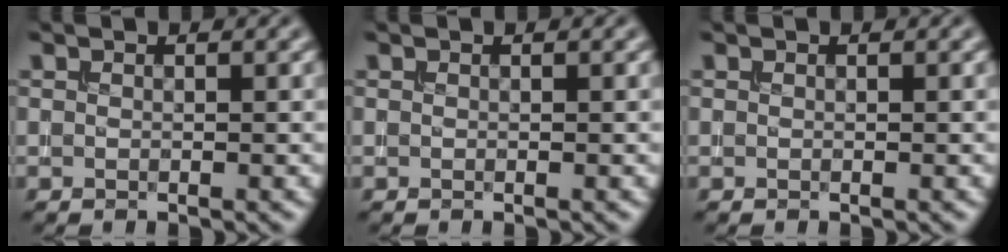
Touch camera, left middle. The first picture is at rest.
{"total": 0.0}
{"total": 0.0}